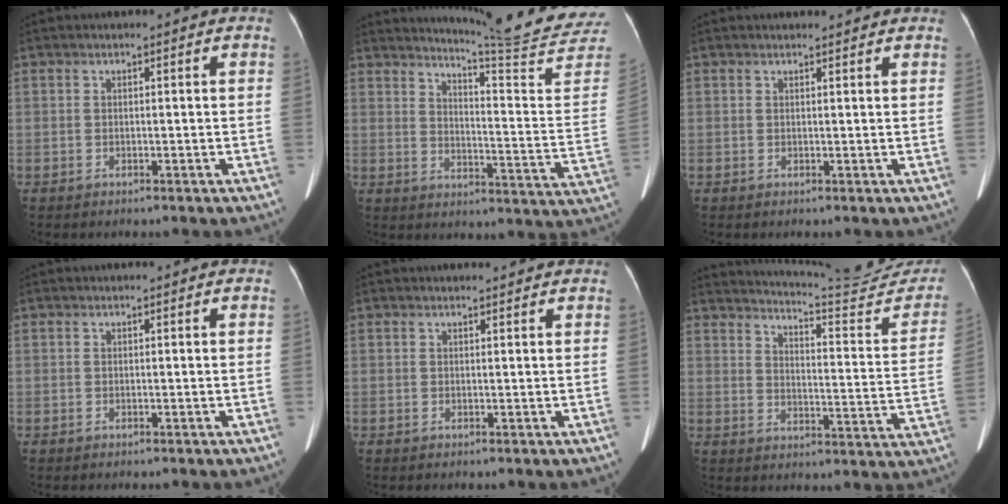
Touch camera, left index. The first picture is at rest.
{"total": 19.3, "force": [18.3, -2.3, 5.6], "torque": [-0.092, -0.136, 0.218]}
{"total": 2.3, "force": [2.2, 0.2, 0.5], "torque": [-0.011, 0.007, 0.027]}
{"total": 0.0}
{"total": 1.9, "force": [1.9, 0.1, 0.4], "torque": [-0.010, 0.006, 0.024]}
{"total": 21.4, "force": [20.4, 0.5, 6.3], "torque": [-0.100, -0.096, 0.246]}